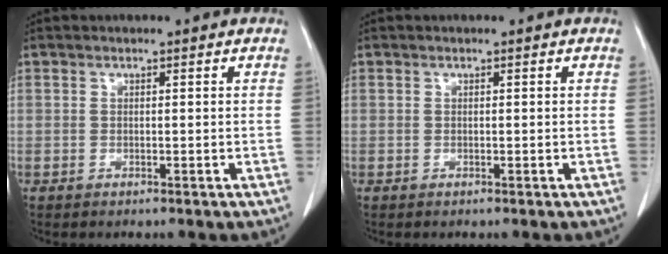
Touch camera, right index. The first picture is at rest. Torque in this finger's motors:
{"motor_torque": [0.00, 0.00, 0.00, 0.00]}